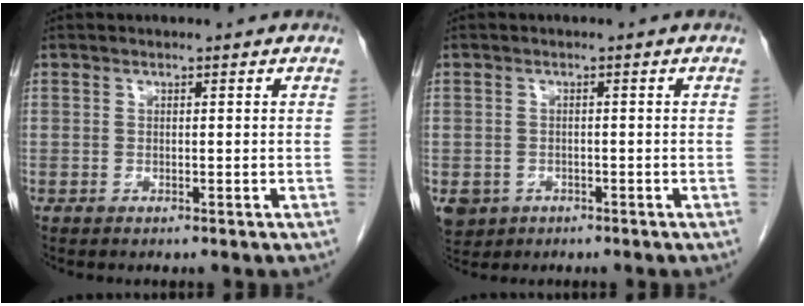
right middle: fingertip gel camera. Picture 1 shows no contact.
{"total": 4.9, "force": [-2.5, 4.1, 1.2], "torque": [-0.026, 0.001, -0.035]}